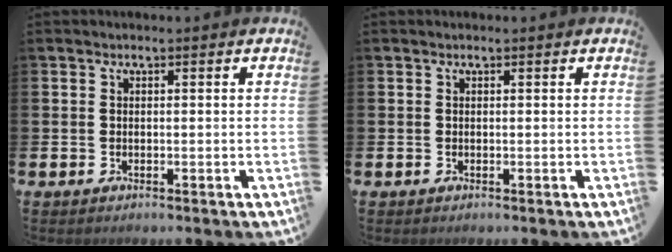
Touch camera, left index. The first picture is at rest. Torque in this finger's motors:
{"motor_torque": [0.02, -0.29, -0.07, -0.01]}